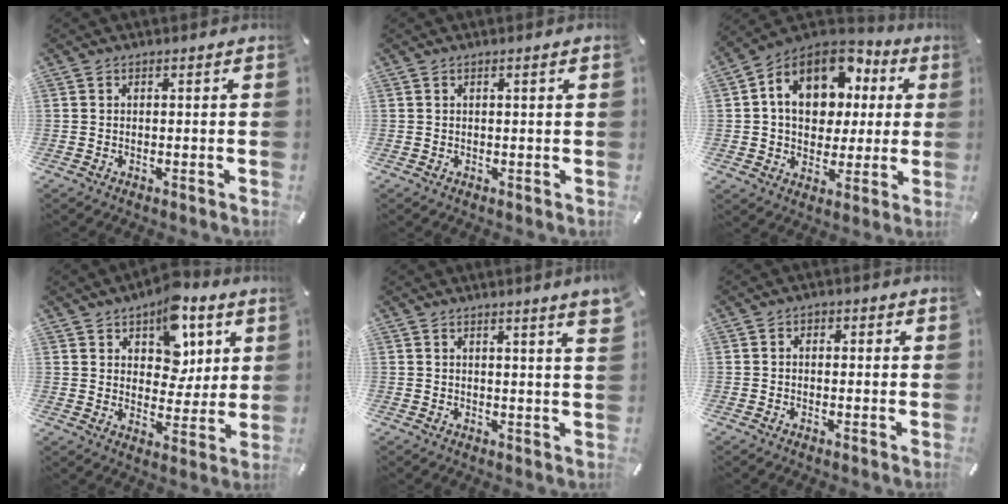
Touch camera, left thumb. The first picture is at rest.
{"total": 0.9, "force": [0.3, 0.0, 0.8], "torque": [-0.014, -0.001, 0.005]}
{"total": 16.2, "force": [5.3, 12.1, 9.4], "torque": [-0.181, -0.014, 0.099]}
{"total": 12.3, "force": [6.8, 8.3, 6.0], "torque": [-0.077, -0.036, 0.118]}
{"total": 4.4, "force": [2.5, 0.0, 3.6], "torque": [-0.055, -0.013, 0.039]}
{"total": 1.5, "force": [-0.2, 1.2, 0.9], "torque": [-0.009, 0.003, -0.006]}